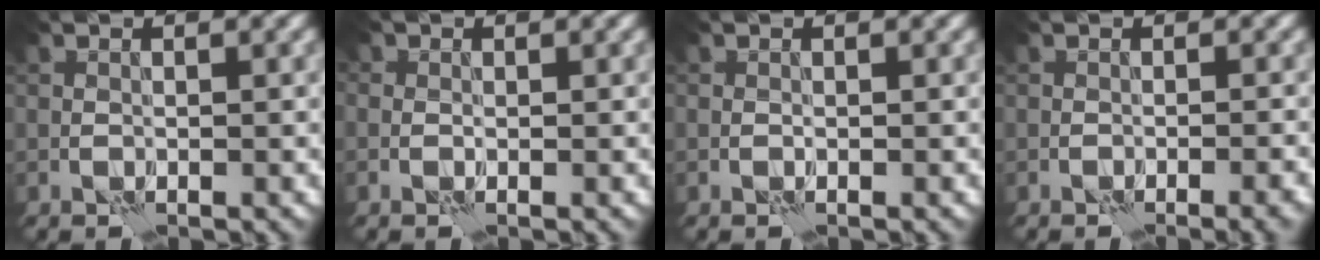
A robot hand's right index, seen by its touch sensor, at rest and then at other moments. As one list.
[{"total": 0.6, "force": [0.1, 0.5, 0.3], "torque": [-0.004, -0.002, -0.002]}, {"total": 0.0}, {"total": 2.7, "force": [-1.7, 0.5, 2.1], "torque": [-0.025, 0.011, -0.023]}]